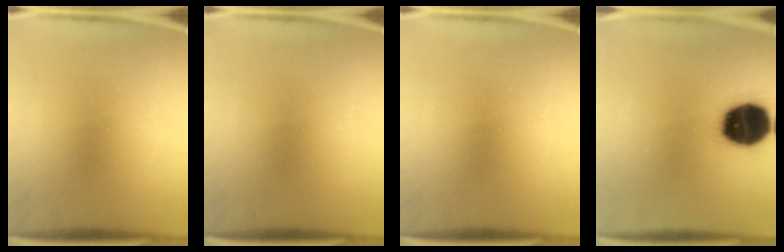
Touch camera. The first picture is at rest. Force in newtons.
{"total": 0.0}
{"total": 0.0}
{"total": 19.8}